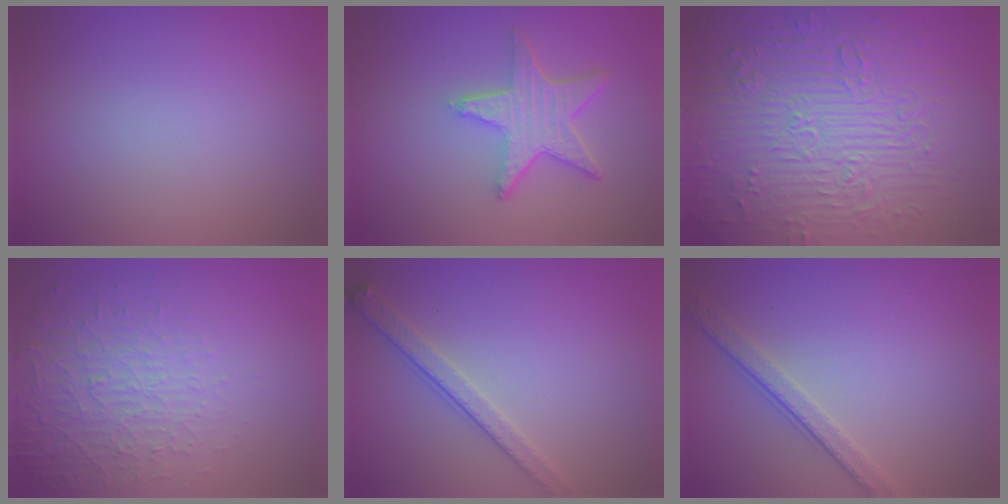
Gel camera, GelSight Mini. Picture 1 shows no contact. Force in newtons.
{"total": 5.0, "press": 3.9, "slide": 3.1}
{"total": 12.0, "press": 7.9, "slide": 9.0}
{"total": 4.8, "press": 3.1, "slide": 3.6}
{"total": 2.8, "press": 2.5, "slide": 1.2}
{"total": 3.6, "press": 2.5, "slide": 2.6}